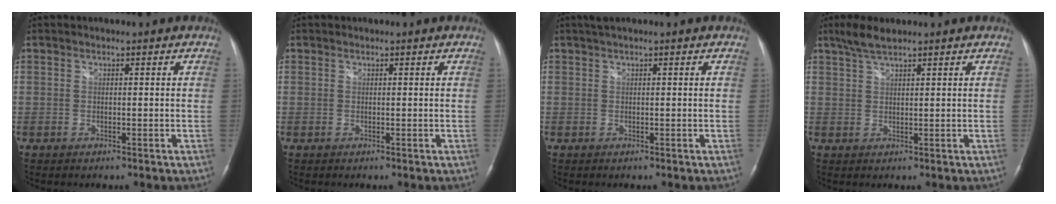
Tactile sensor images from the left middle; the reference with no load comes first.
{"total": 0.0}
{"total": 1.5, "force": [1.1, 0.0, 1.0], "torque": [-0.020, 0.020, 0.021]}
{"total": 3.6, "force": [2.9, 0.5, 2.0], "torque": [-0.050, 0.009, 0.060]}